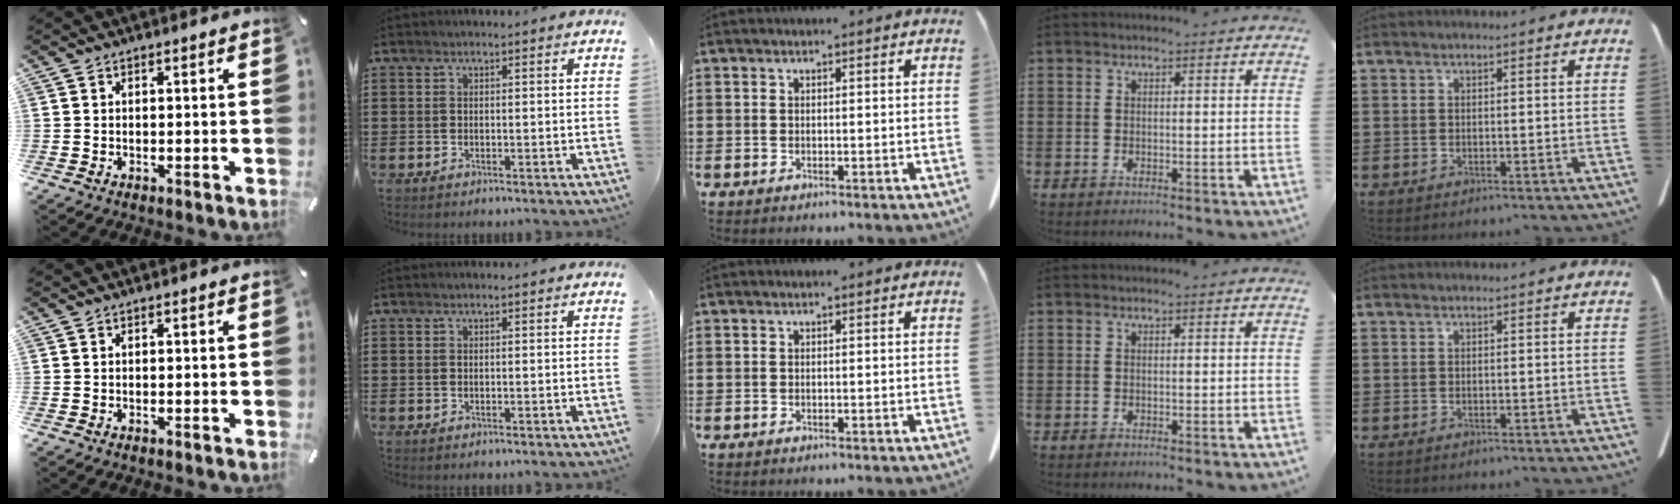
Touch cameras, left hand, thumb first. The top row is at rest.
{}